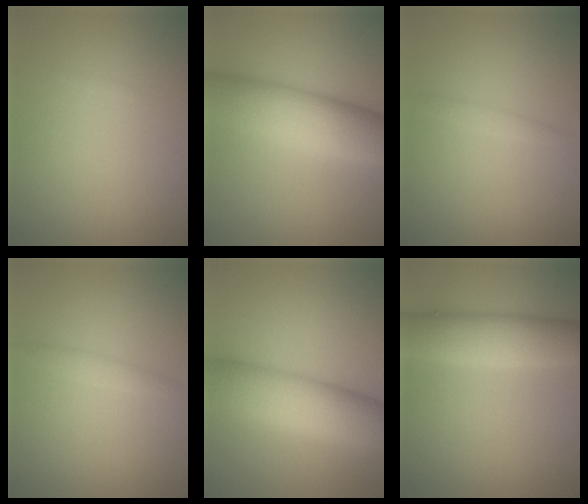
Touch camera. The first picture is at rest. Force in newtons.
{"total": 9.1, "press": 9.1, "slide": 0.1}
{"total": 0.9, "press": 0.9, "slide": 0.1}
{"total": 1.1, "press": 1.1, "slide": 0.0}
{"total": 9.3, "press": 9.3, "slide": 0.2}
{"total": 6.1, "press": 6.1, "slide": 0.6}